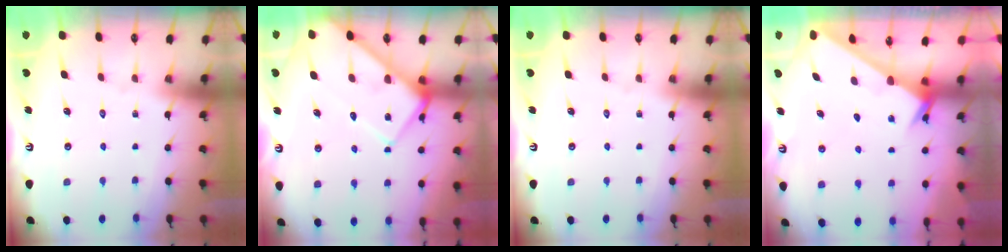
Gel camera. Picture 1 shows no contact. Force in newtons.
{"total": 10.6, "press": 10.6, "slide": 1.1}
{"total": 0.0}
{"total": 2.4, "press": 2.4, "slide": 0.2}